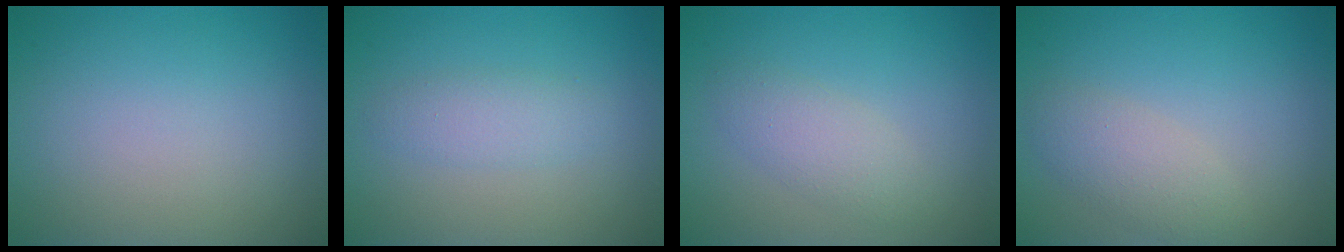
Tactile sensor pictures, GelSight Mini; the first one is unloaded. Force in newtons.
{"total": 1.9, "press": 1.9, "slide": 0.1}
{"total": 2.4, "press": 2.4, "slide": 0.1}
{"total": 2.6, "press": 2.6, "slide": 0.2}